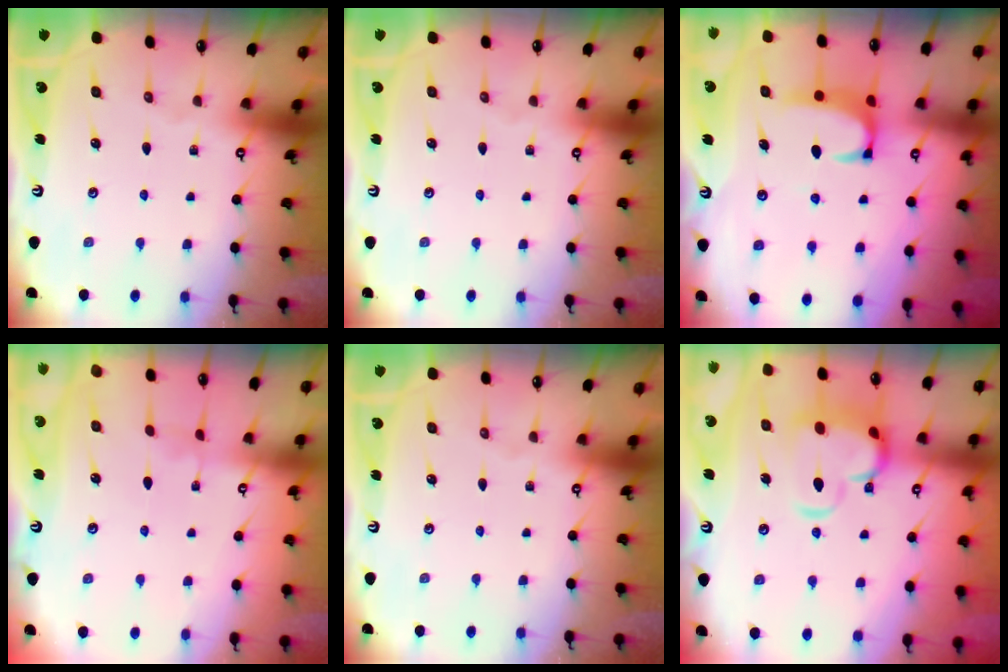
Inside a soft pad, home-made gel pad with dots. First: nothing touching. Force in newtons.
{"total": 0.0}
{"total": 2.0, "press": 1.9, "slide": 0.7}
{"total": 2.8, "press": 2.8, "slide": 0.3}
{"total": 0.0}
{"total": 7.1, "press": 6.9, "slide": 1.7}